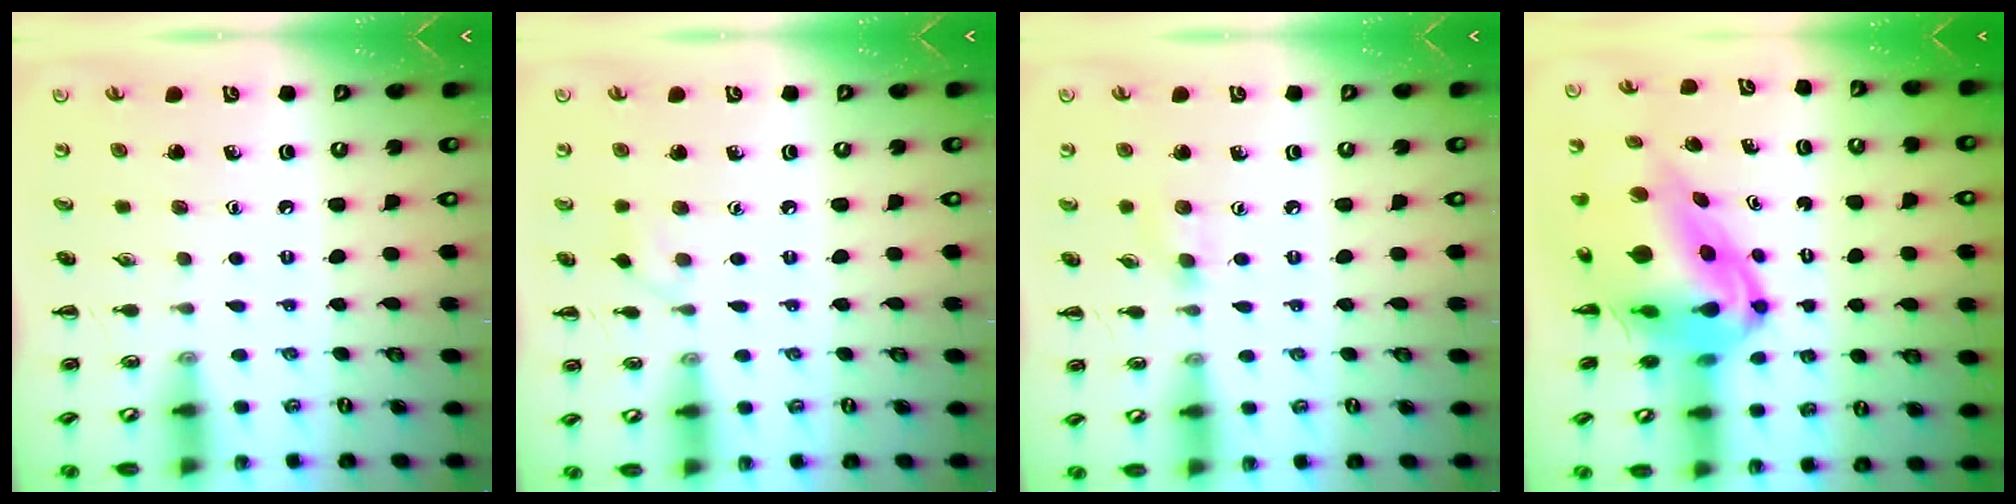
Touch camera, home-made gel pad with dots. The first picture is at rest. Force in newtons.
{"total": 4.7, "press": 4.3, "slide": 1.7}
{"total": 6.4, "press": 6.1, "slide": 2.0}
{"total": 12.7, "press": 12.0, "slide": 4.1}